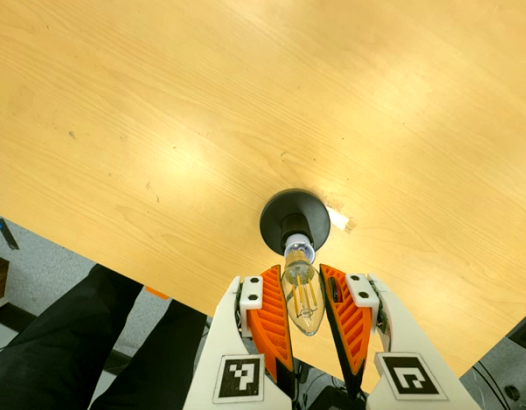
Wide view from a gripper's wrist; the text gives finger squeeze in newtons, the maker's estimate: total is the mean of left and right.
{"total": 10.4, "left": 10.5, "right": 10.3}